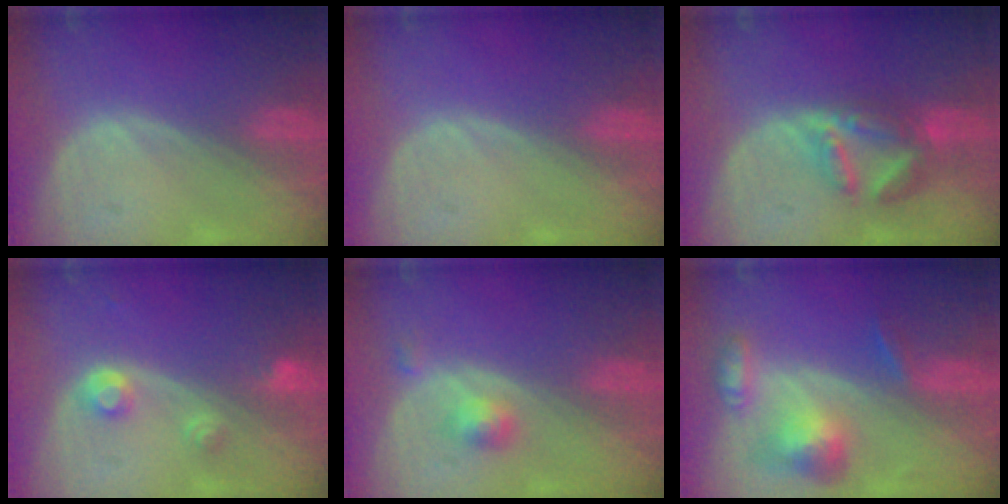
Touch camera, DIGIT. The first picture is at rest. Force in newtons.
{"total": 0.0}
{"total": 7.2, "press": 6.3, "slide": 3.5}
{"total": 2.9, "press": 2.9, "slide": 0.5}
{"total": 2.6, "press": 2.4, "slide": 1.1}
{"total": 6.5, "press": 6.0, "slide": 2.4}